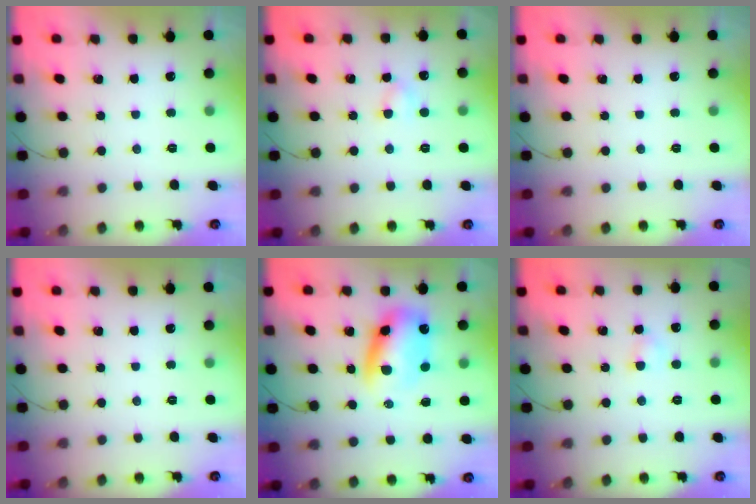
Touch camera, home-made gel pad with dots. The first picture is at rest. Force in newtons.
{"total": 3.1, "press": 2.9, "slide": 1.1}
{"total": 0.0}
{"total": 0.0}
{"total": 8.7, "press": 8.5, "slide": 2.1}
{"total": 3.3, "press": 3.1, "slide": 1.2}